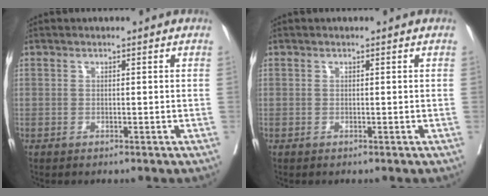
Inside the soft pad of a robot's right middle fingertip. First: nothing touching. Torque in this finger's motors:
{"motor_torque": [-0.33, -0.20, -0.01, 0.00]}